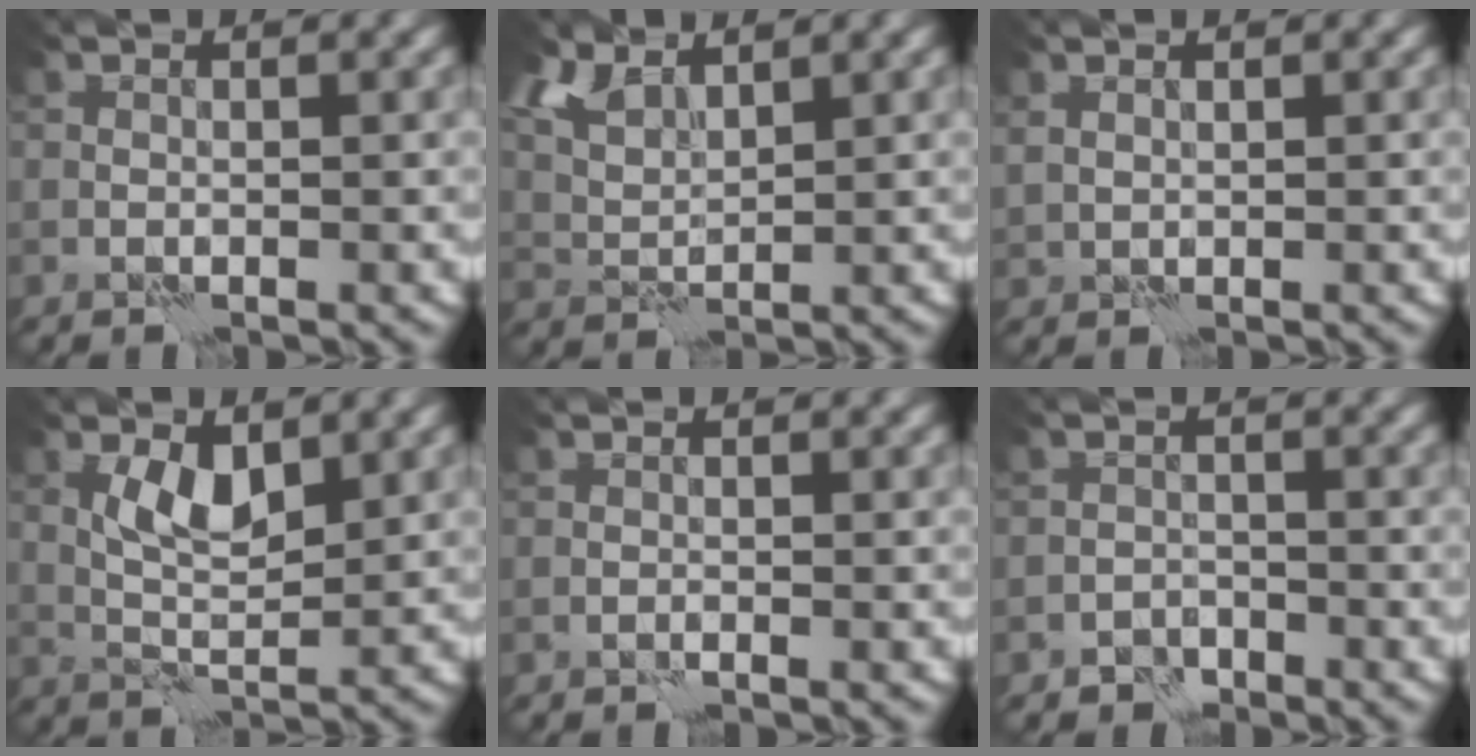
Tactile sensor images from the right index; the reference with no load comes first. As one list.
[{"total": 3.6, "force": [2.9, 1.5, 1.6], "torque": [-0.050, 0.003, 0.061]}, {"total": 0.8, "force": [0.7, 0.3, 0.1], "torque": [-0.003, -0.003, 0.018]}, {"total": 3.0, "force": [1.5, 1.2, 2.4], "torque": [-0.048, -0.005, 0.031]}, {"total": 0.0}, {"total": 1.3, "force": [-1.1, 0.7, -0.1], "torque": [0.008, 0.005, -0.023]}]